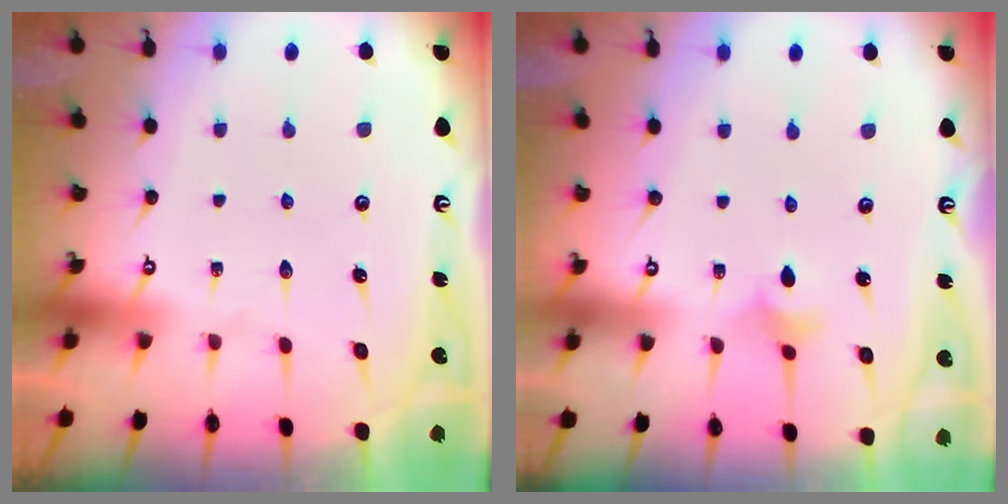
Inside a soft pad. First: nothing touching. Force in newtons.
{"total": 3.3, "press": 3.2, "slide": 0.8}